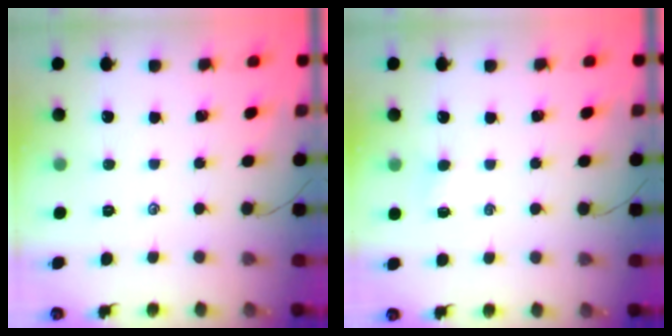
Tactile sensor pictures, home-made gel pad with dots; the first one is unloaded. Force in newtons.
{"total": 2.5, "press": 2.4, "slide": 0.8}